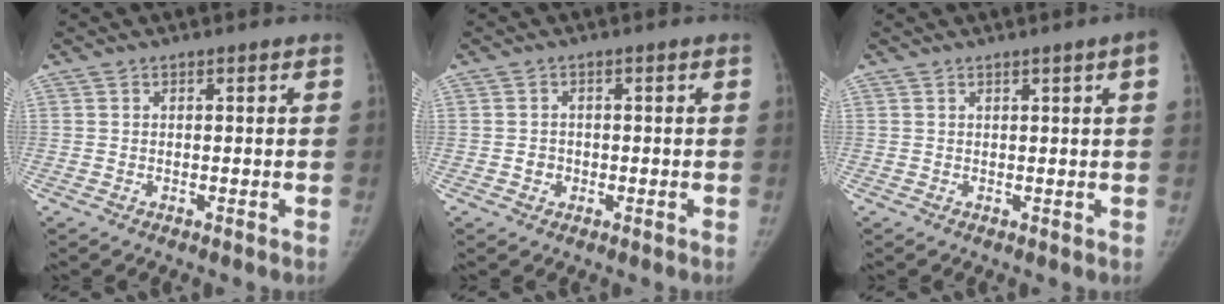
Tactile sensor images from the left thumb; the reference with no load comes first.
{"total": 2.1, "force": [-0.5, 1.9, 0.6], "torque": [0.003, 0.007, -0.007]}
{"total": 3.0, "force": [1.4, -0.3, 2.7], "torque": [-0.038, -0.002, 0.018]}